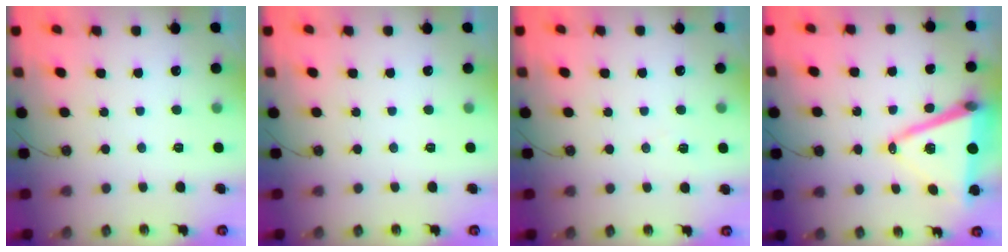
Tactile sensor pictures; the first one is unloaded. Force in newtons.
{"total": 0.0}
{"total": 3.3, "press": 2.8, "slide": 1.7}
{"total": 15.2, "press": 14.7, "slide": 3.9}